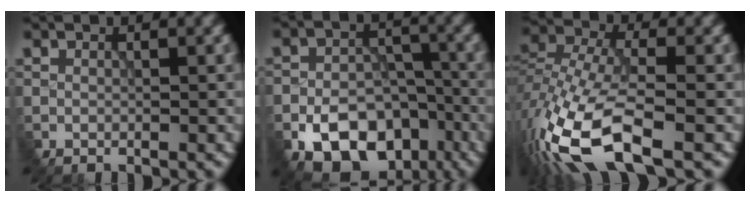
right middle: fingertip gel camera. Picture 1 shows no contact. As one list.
[{"total": 9.2, "force": [-4.9, 6.0, 4.9], "torque": [-0.078, -0.004, -0.074]}, {"total": 12.0, "force": [-6.3, 4.6, 9.1], "torque": [-0.208, -0.009, -0.122]}]